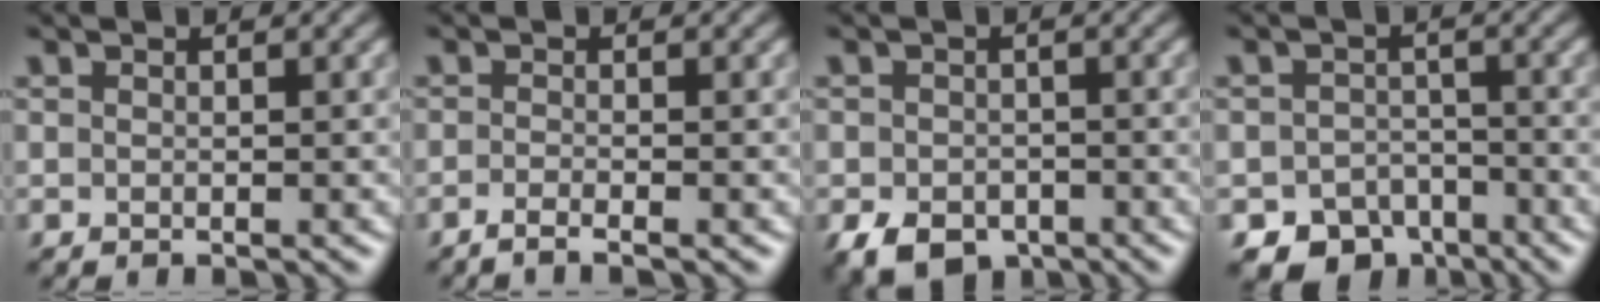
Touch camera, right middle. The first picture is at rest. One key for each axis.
{"total": 1.9, "fx": -1.3, "fy": 0.5, "fz": 1.3, "tx": -0.023, "ty": -0.006, "tz": -0.031}
{"total": 4.4, "fx": -2.6, "fy": 2.9, "fz": 2.0, "tx": -0.038, "ty": -0.011, "tz": -0.046}
{"total": 4.7, "fx": -3.3, "fy": 3.2, "fz": 1.1, "tx": -0.008, "ty": -0.005, "tz": -0.051}